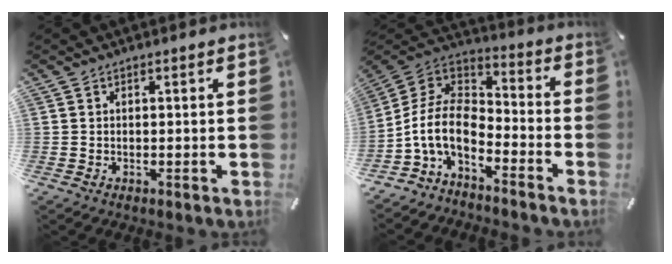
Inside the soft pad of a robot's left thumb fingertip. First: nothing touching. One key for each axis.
{"total": 11.3, "fx": -6.2, "fy": 6.2, "fz": 7.1, "tx": -0.170, "ty": 0.008, "tz": -0.124}